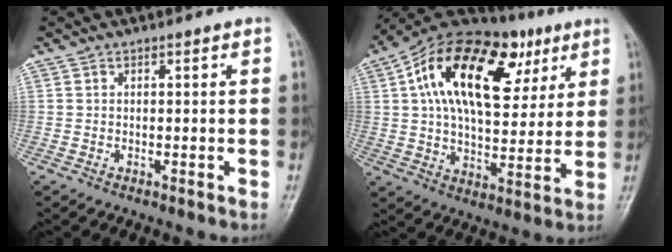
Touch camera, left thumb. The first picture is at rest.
{"total": 25.6, "force": [9.5, 13.8, 19.4], "torque": [-0.303, 0.012, 0.150]}